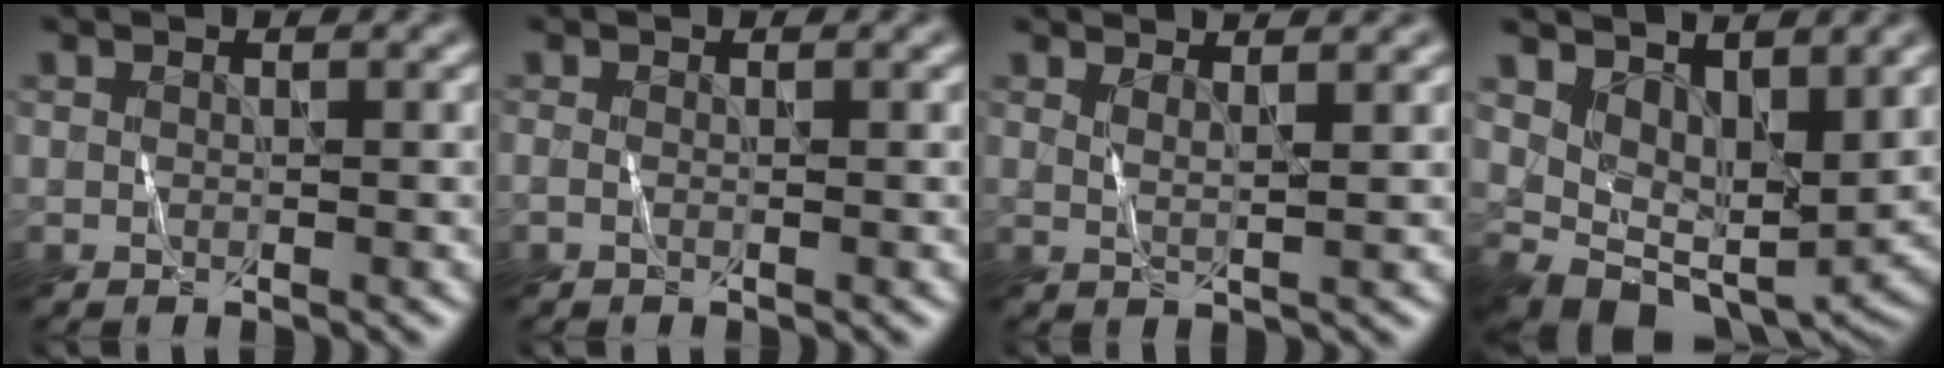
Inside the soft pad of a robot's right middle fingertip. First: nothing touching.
{"total": 0.5, "force": [-0.2, 0.2, 0.5], "torque": [-0.012, -0.004, -0.004]}
{"total": 2.3, "force": [1.6, 0.6, 1.5], "torque": [-0.018, 0.006, 0.010]}
{"total": 6.0, "force": [2.0, 3.7, 4.3], "torque": [-0.081, -0.021, 0.042]}